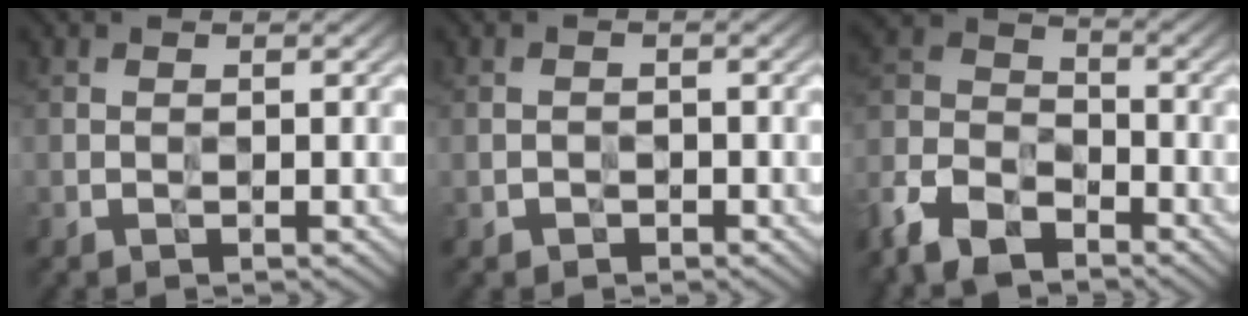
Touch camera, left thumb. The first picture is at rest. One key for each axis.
{"total": 1.5, "fx": -0.8, "fy": 1.1, "fz": 0.5, "tx": -0.011, "ty": -0.008, "tz": -0.016}
{"total": 11.9, "fx": -8.5, "fy": 6.0, "fz": 5.9, "tx": -0.151, "ty": -0.019, "tz": -0.187}